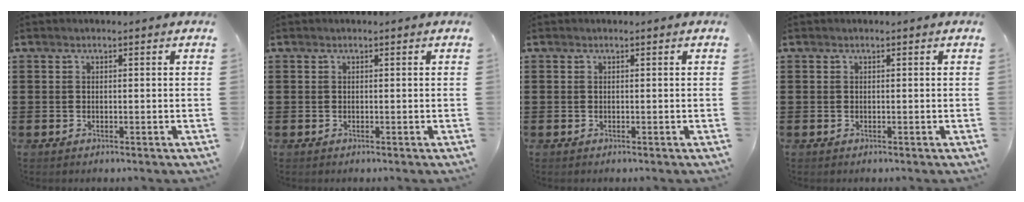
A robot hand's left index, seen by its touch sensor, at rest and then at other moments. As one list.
[{"total": 0.0}, {"total": 0.0}, {"total": 0.0}]